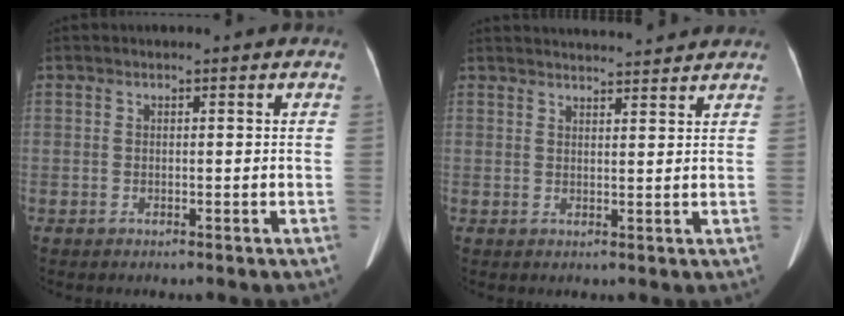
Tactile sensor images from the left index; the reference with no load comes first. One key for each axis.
{"total": 8.5, "fx": 8.3, "fy": 0.2, "fz": 1.9, "tx": -0.027, "ty": 0.021, "tz": 0.105}